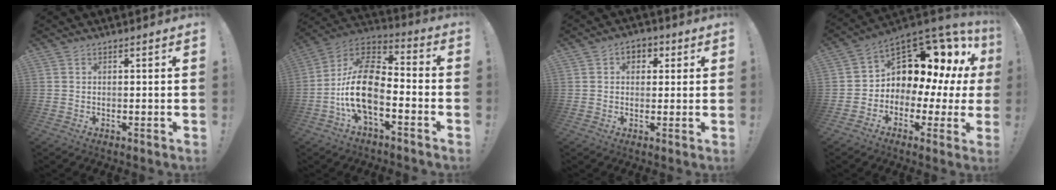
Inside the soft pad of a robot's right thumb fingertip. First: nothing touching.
{"total": 17.1, "force": [-5.1, 9.2, 13.4], "torque": [-0.254, 0.026, -0.084]}
{"total": 4.7, "force": [1.1, 4.0, 2.2], "torque": [-0.023, 0.005, 0.019]}
{"total": 10.2, "force": [5.0, 6.4, 6.3], "torque": [-0.084, -0.058, 0.091]}